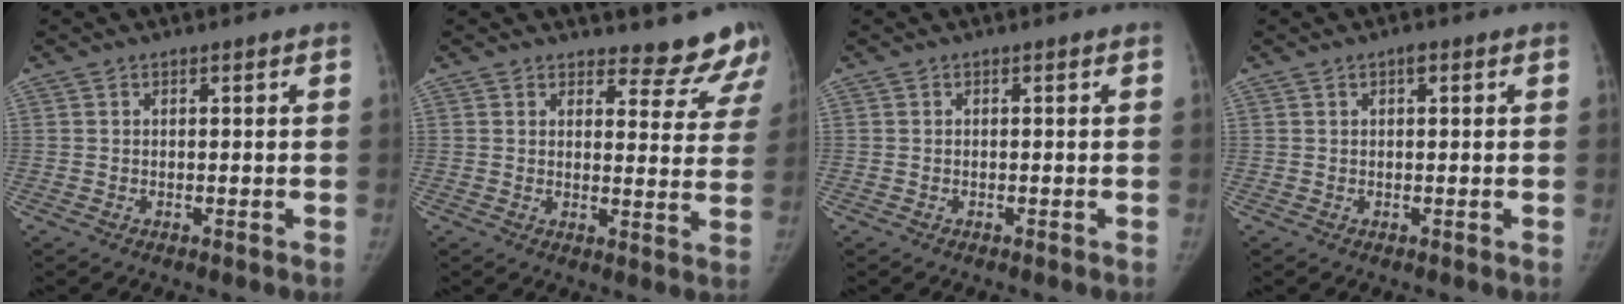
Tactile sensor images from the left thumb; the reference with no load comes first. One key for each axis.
{"total": 10.3, "fx": 9.6, "fy": 3.7, "fz": 1.0, "tx": 0.038, "ty": -0.079, "tz": 0.089}
{"total": 0.0}
{"total": 1.2, "fx": 0.5, "fy": 0.6, "fz": 0.8, "tx": -0.008, "ty": 0.001, "tz": 0.005}